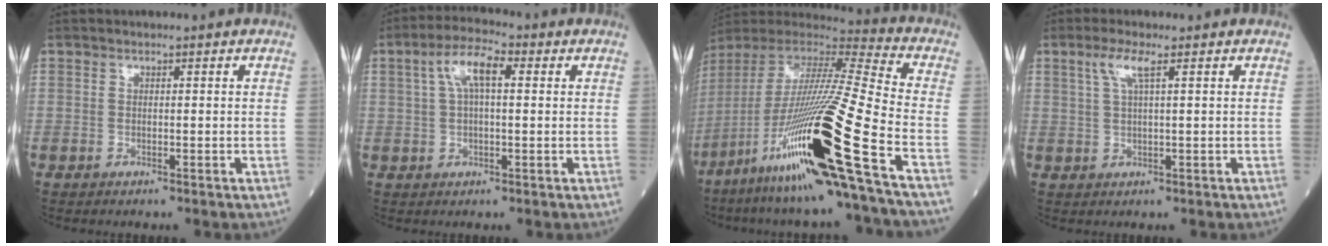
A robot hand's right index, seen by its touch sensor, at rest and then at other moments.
{"total": 6.5, "force": [2.0, 2.0, 5.8], "torque": [-0.117, 0.023, 0.037]}
{"total": 27.7, "force": [-12.2, -0.5, 24.9], "torque": [-0.473, -0.058, -0.226]}
{"total": 3.5, "force": [1.8, 0.1, 3.0], "torque": [-0.072, 0.008, 0.040]}